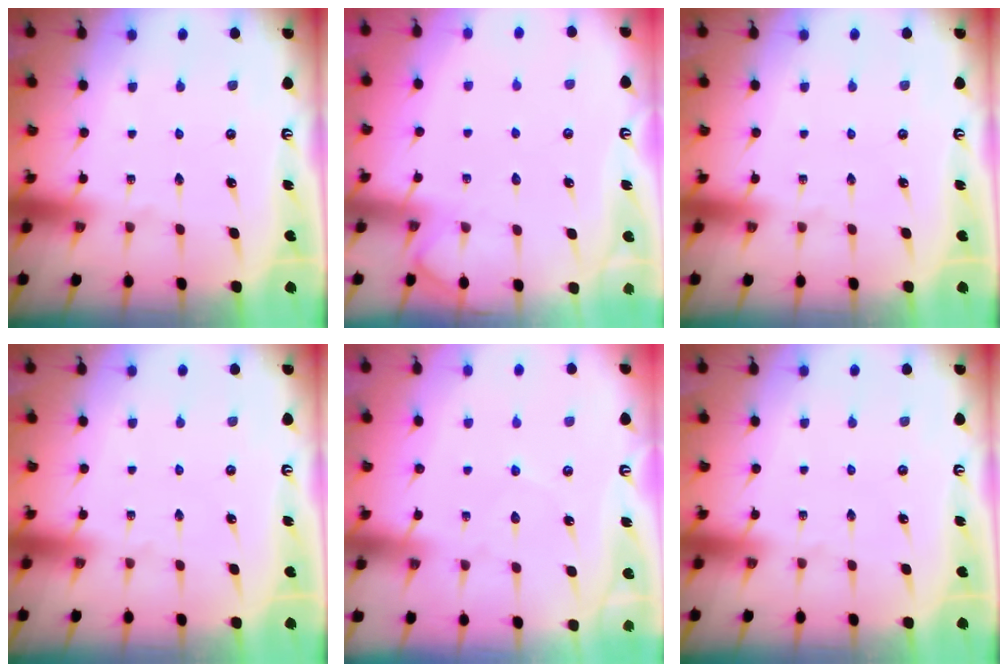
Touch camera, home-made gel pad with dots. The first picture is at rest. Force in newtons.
{"total": 4.3, "press": 4.2, "slide": 0.4}
{"total": 0.0}
{"total": 0.0}
{"total": 2.3, "press": 2.3, "slide": 0.3}
{"total": 0.0}